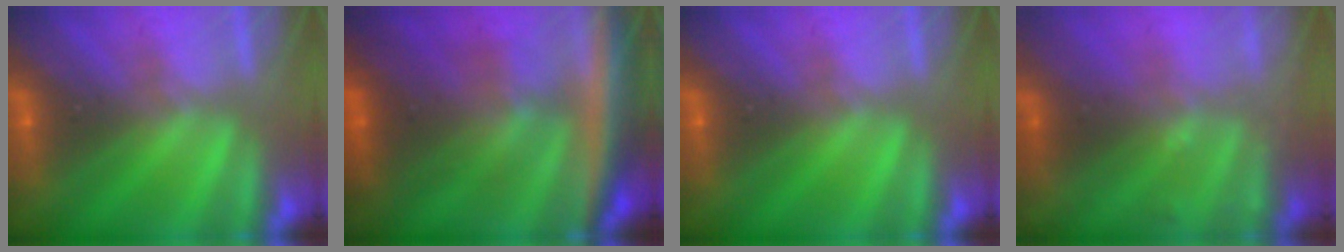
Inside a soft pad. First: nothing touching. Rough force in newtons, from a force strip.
{"total": 6.9}
{"total": 0.0}
{"total": 1.8}